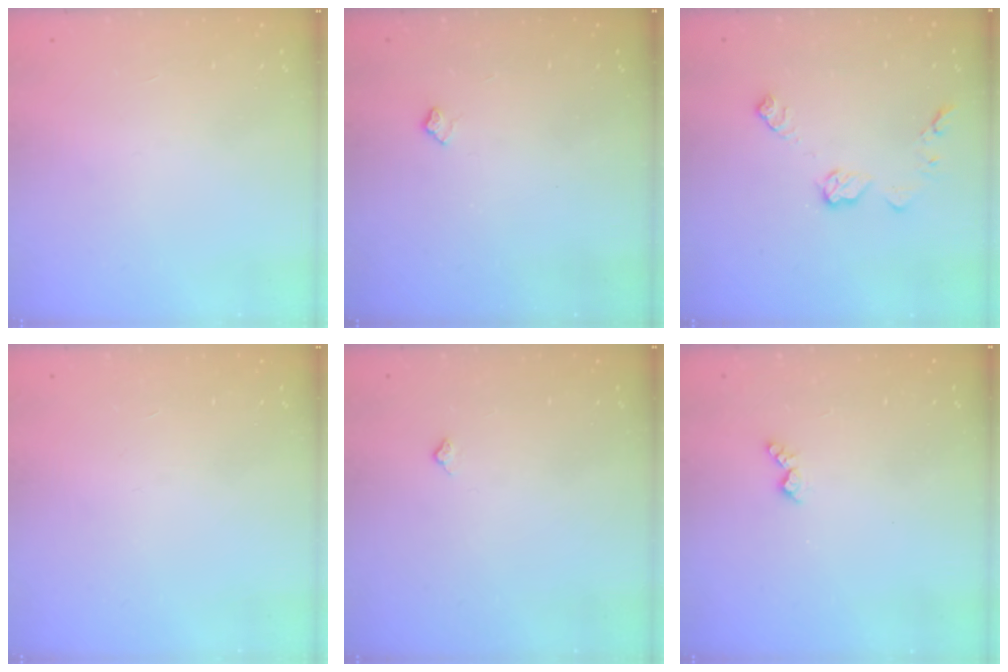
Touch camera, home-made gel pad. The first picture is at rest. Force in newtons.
{"total": 4.5, "press": 4.5, "slide": 0.6}
{"total": 8.7, "press": 8.7, "slide": 0.3}
{"total": 0.0}
{"total": 4.1, "press": 4.1, "slide": 0.4}
{"total": 3.8, "press": 3.7, "slide": 0.6}